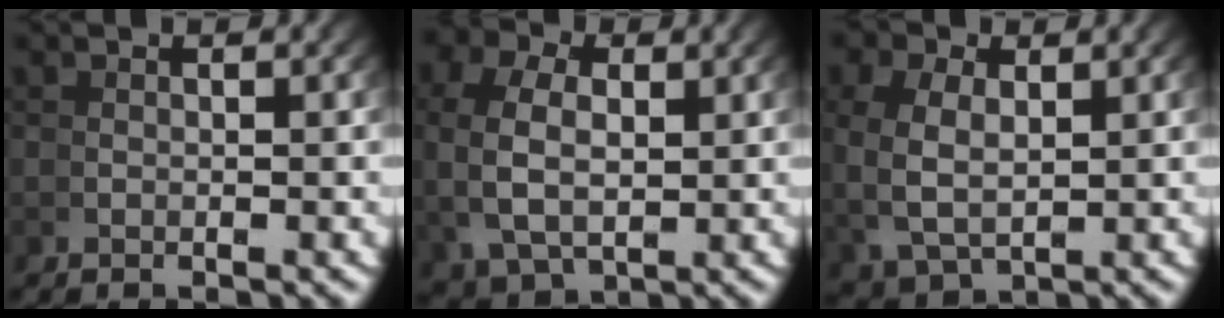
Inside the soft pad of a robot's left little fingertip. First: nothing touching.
{"total": 5.1, "force": [1.2, 3.5, 3.6], "torque": [-0.082, -0.010, 0.033]}
{"total": 4.8, "force": [1.1, 3.5, 3.1], "torque": [-0.081, -0.013, 0.035]}